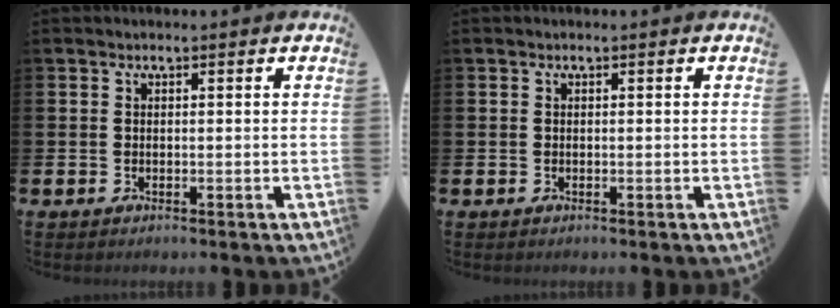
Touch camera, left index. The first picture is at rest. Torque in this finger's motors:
{"motor_torque": [0.00, 0.00, 0.00, 0.01]}